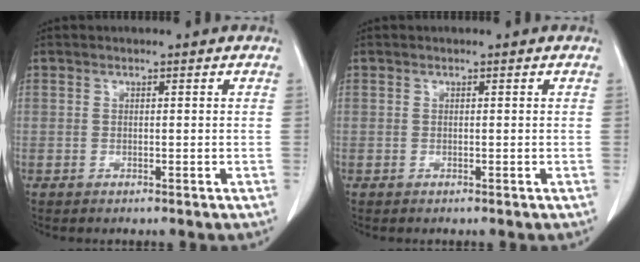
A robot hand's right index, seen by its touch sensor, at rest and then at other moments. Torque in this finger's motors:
{"motor_torque": [0.00, 0.00, 0.00, 0.00]}